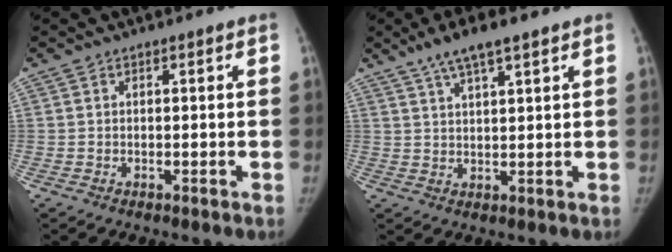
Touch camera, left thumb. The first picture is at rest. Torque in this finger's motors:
{"motor_torque": [0.02, 0.02, 0.85, -0.74, 0.03]}